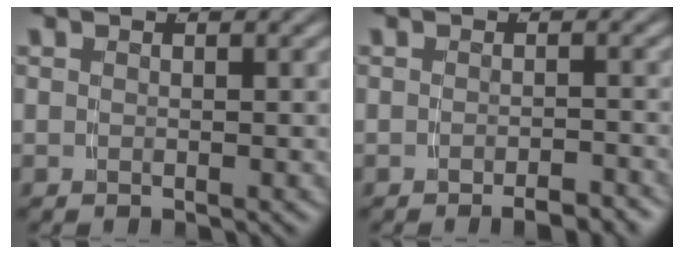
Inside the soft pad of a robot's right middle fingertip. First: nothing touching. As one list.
[{"total": 2.2, "force": [-2.0, 0.0, 0.8], "torque": [-0.010, 0.002, -0.032]}]